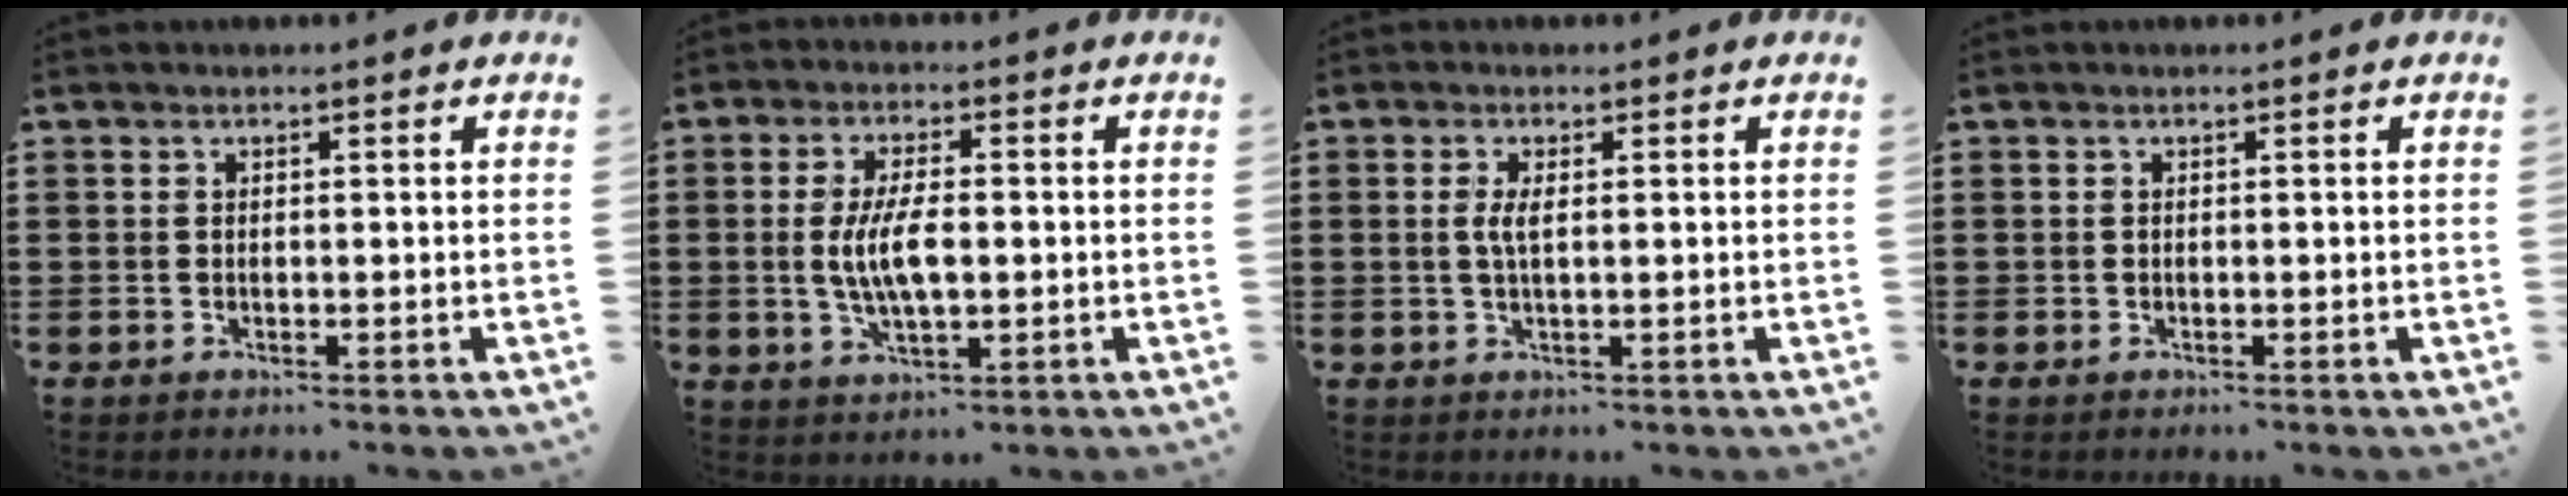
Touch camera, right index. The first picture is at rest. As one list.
[{"total": 6.8, "force": [-0.3, 2.5, 6.3], "torque": [-0.136, -0.004, -0.012]}, {"total": 2.4, "force": [0.3, 0.6, 2.4], "torque": [-0.046, 0.000, 0.003]}, {"total": 0.0}]